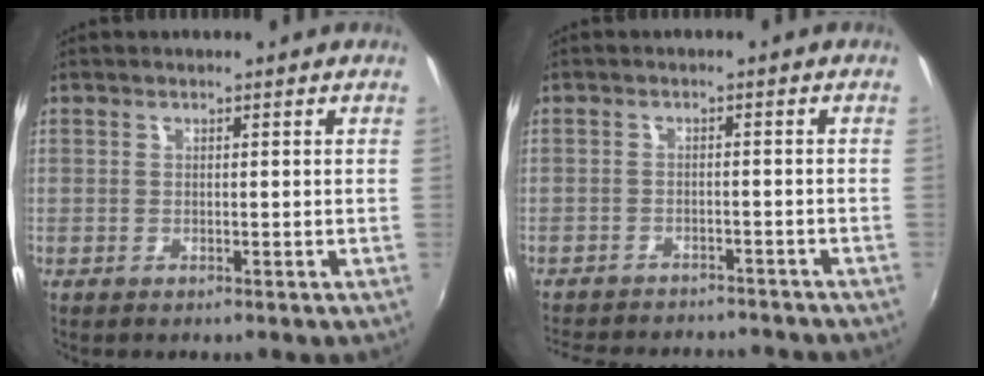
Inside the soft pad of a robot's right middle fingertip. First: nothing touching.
{"total": 13.8, "force": [-12.2, 3.9, 5.0], "torque": [-0.114, -0.008, -0.167]}